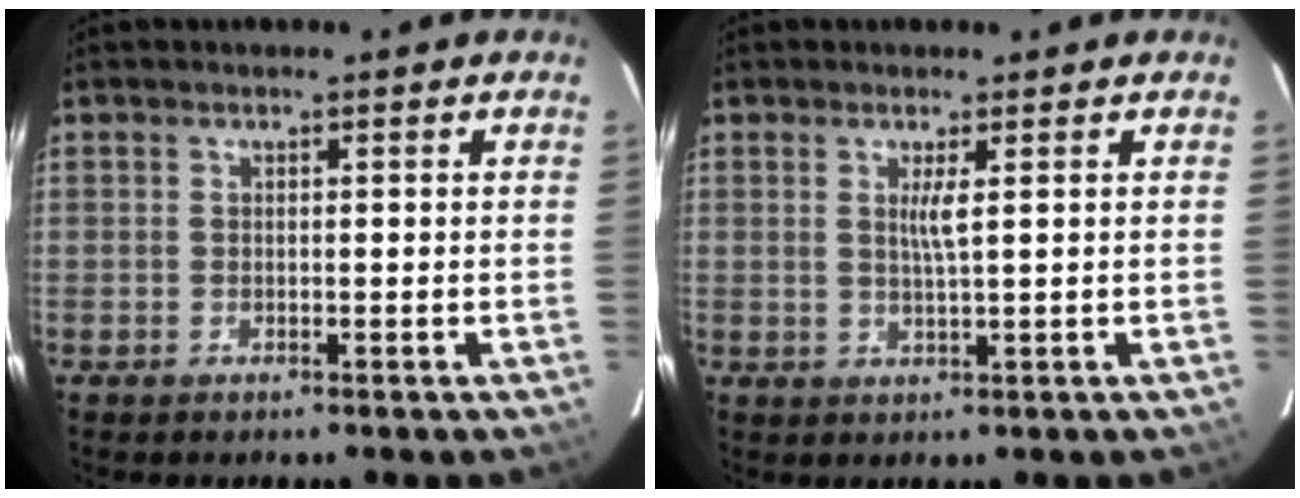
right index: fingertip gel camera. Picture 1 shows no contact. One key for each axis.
{"total": 2.4, "fx": 0.8, "fy": -0.4, "fz": 2.2, "tx": -0.039, "ty": -0.005, "tz": 0.014}